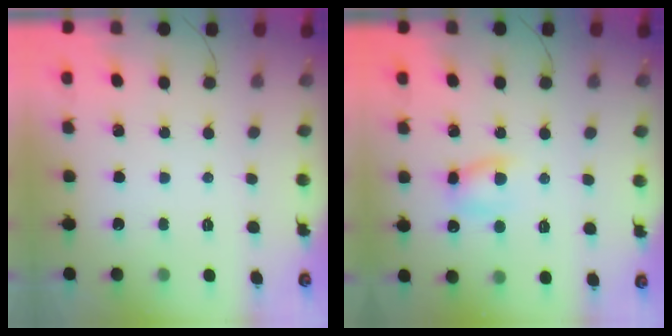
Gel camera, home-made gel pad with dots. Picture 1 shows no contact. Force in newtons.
{"total": 6.1, "press": 6.1, "slide": 1.0}